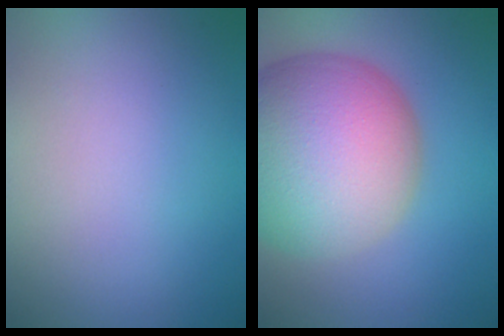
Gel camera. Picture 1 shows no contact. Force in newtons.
{"total": 14.3, "press": 14.3, "slide": 0.9}